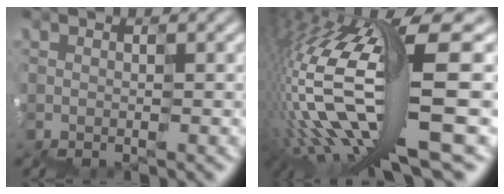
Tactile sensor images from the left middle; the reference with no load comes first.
{"total": 13.1, "force": [-1.9, 2.9, 12.6], "torque": [-0.261, -0.003, -0.022]}